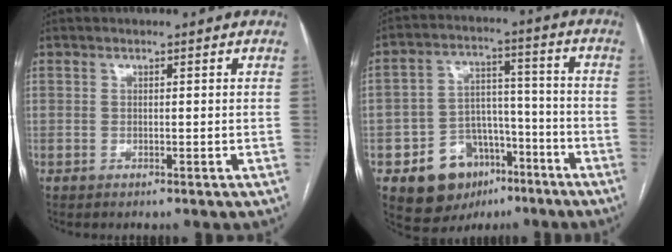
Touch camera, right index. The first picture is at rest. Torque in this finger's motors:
{"motor_torque": [0.01, -0.05, -0.26, -0.04]}